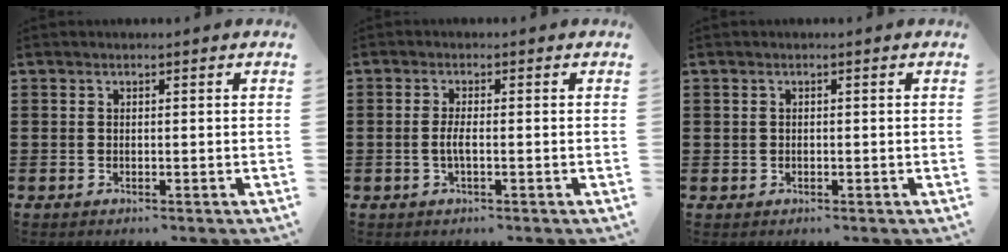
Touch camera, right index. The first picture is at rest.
{"total": 2.2, "force": [-0.5, 0.3, 2.2], "torque": [-0.055, -0.007, -0.014]}
{"total": 0.5, "force": [0.1, 0.5, 0.1], "torque": [-0.003, 0.004, 0.001]}